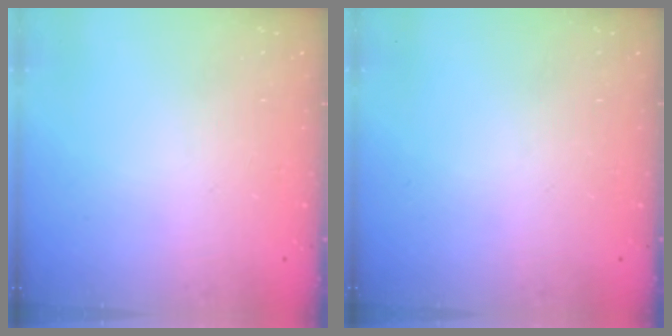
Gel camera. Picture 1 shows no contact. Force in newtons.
{"total": 0.0}